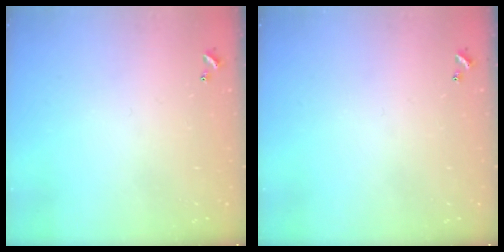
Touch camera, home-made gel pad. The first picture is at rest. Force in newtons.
{"total": 0.0}